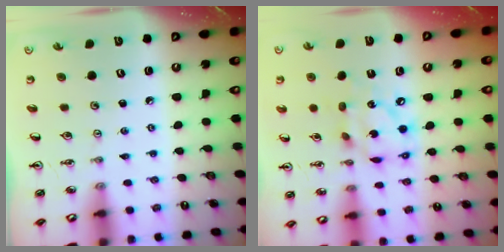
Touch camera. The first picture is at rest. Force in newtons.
{"total": 12.6, "press": 12.5, "slide": 1.0}